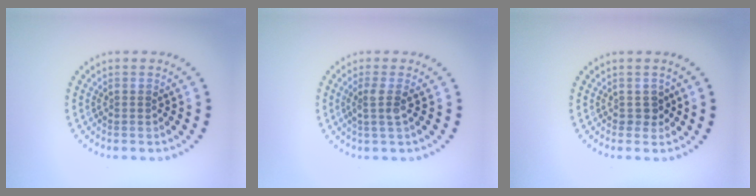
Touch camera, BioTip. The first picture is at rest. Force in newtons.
{"total": 1.8, "press": 1.4, "slide": 1.2}
{"total": 1.1, "press": 1.0, "slide": 0.5}